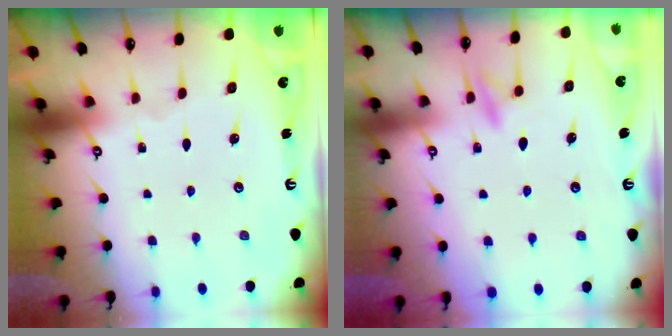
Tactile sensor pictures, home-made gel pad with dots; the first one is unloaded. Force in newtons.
{"total": 8.9, "press": 8.9, "slide": 0.8}